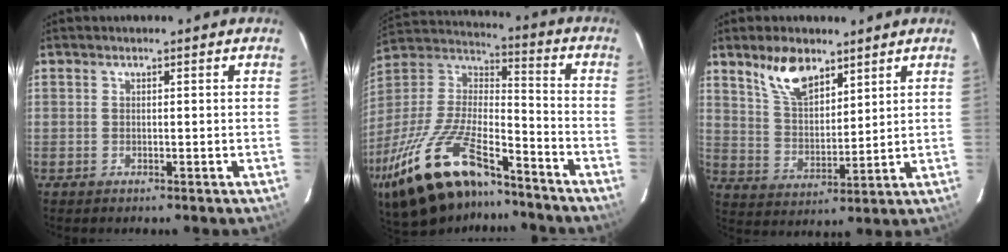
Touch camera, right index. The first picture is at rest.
{"total": 27.8, "force": [-19.0, 9.9, 17.7], "torque": [-0.364, -0.026, -0.322]}
{"total": 9.8, "force": [6.6, 4.5, 5.6], "torque": [-0.099, 0.012, 0.132]}